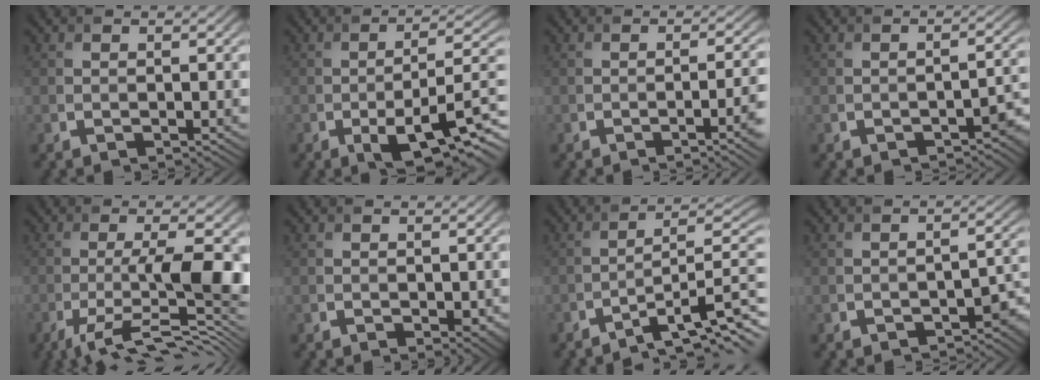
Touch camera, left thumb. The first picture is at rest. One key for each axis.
{"total": 9.1, "fx": -3.5, "fy": 2.8, "fz": 7.9, "tx": -0.135, "ty": -0.011, "tz": -0.053}
{"total": 4.6, "fx": -1.6, "fy": 1.3, "fz": 4.2, "tx": -0.047, "ty": 0.003, "tz": -0.025}
{"total": 3.5, "fx": -2.3, "fy": 1.3, "fz": 2.3, "tx": -0.024, "ty": -0.001, "tz": -0.028}
{"total": 10.8, "fx": -2.9, "fy": 2.6, "fz": 10.1, "tx": -0.170, "ty": -0.005, "tz": -0.045}
{"total": 1.3, "fx": -0.2, "fy": 0.9, "fz": 1.0, "tx": -0.016, "ty": -0.007, "tz": 0.002}
{"total": 8.5, "fx": -5.4, "fy": 1.5, "fz": 6.4, "tx": -0.093, "ty": 0.011, "tz": -0.086}
{"total": 4.7, "fx": -3.0, "fy": 2.1, "fz": 3.0, "tx": -0.031, "ty": -0.007, "tz": -0.040}